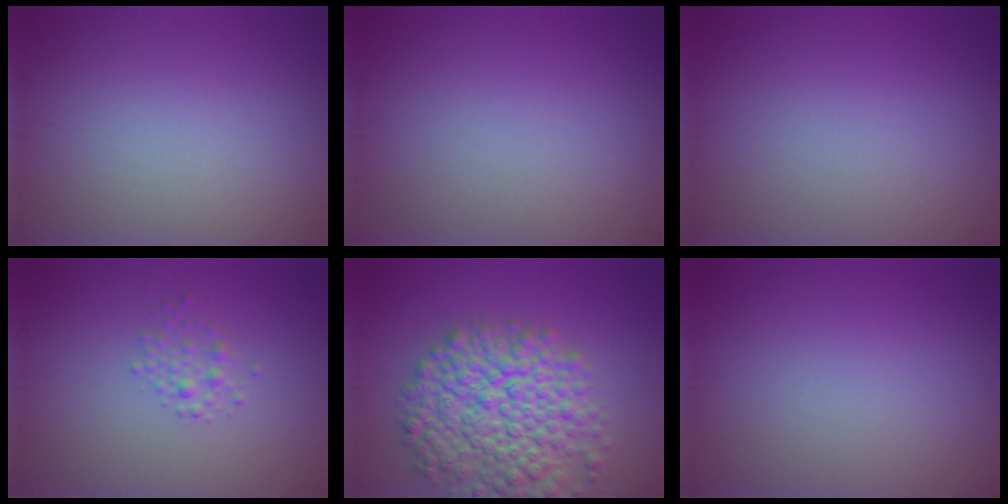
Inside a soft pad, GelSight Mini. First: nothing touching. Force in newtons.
{"total": 0.0}
{"total": 0.0}
{"total": 1.4, "press": 1.4, "slide": 0.1}
{"total": 9.0, "press": 9.0, "slide": 0.4}
{"total": 0.0}